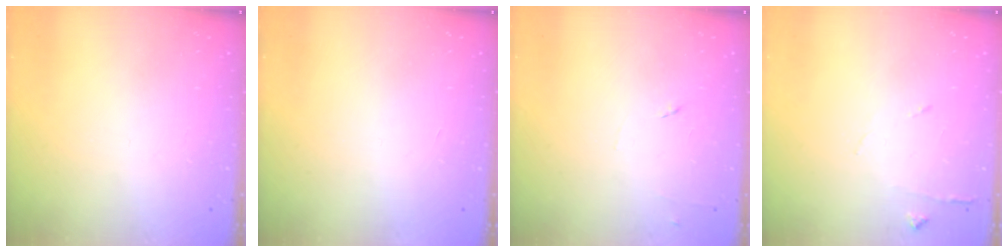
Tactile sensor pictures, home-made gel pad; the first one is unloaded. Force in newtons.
{"total": 1.7, "press": 1.7, "slide": 0.1}
{"total": 4.3, "press": 4.3, "slide": 0.6}
{"total": 6.2, "press": 6.1, "slide": 0.8}